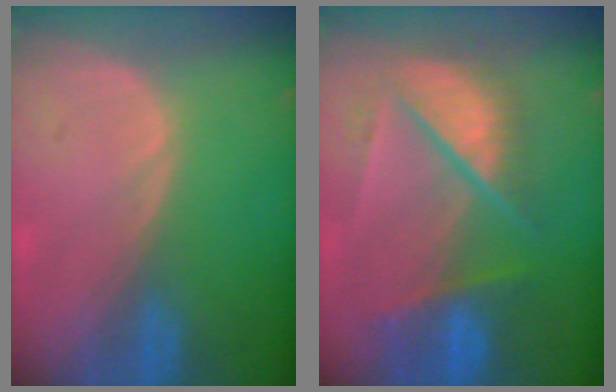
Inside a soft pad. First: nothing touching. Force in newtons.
{"total": 9.3, "press": 8.2, "slide": 4.4}